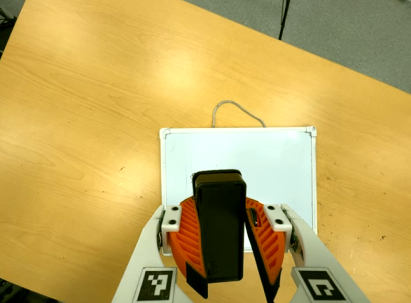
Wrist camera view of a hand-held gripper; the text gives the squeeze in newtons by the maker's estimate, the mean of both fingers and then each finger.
{"total": 9.0, "left": 9.5, "right": 8.6}